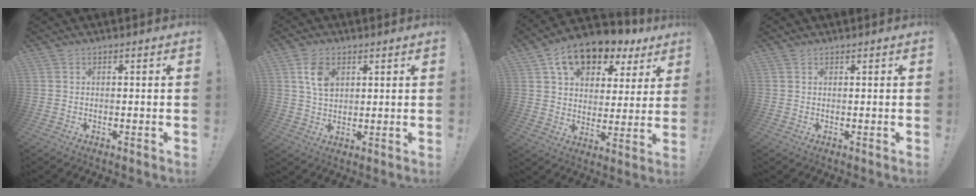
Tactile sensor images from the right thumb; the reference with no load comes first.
{"total": 7.7, "force": [3.0, 5.3, 4.8], "torque": [-0.079, 0.000, 0.059]}
{"total": 13.7, "force": [8.8, 8.2, 6.5], "torque": [-0.107, -0.047, 0.162]}
{"total": 0.8, "force": [0.6, 0.4, 0.0], "torque": [0.007, -0.004, 0.012]}